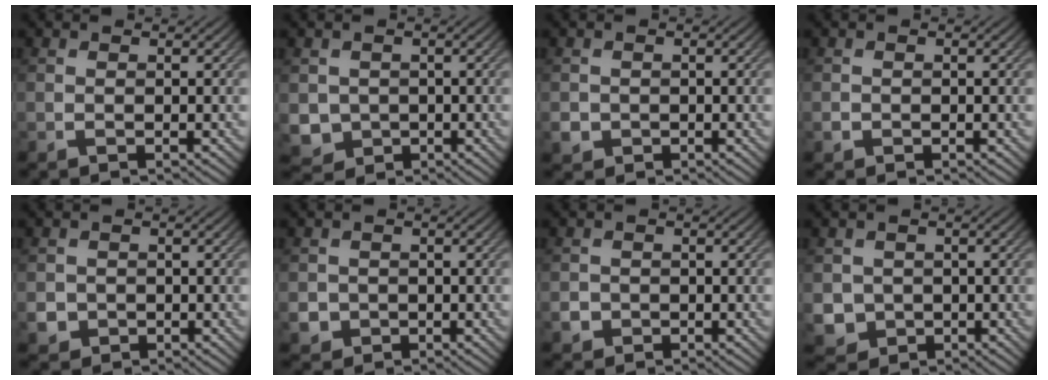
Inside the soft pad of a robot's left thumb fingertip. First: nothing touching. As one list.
[{"total": 3.3, "force": [-0.3, 3.2, 0.9], "torque": [-0.035, -0.016, -0.008]}, {"total": 1.8, "force": [-0.6, 1.7, 0.4], "torque": [-0.008, -0.008, -0.013]}, {"total": 0.7, "force": [-0.3, 0.6, 0.1], "torque": [-0.003, -0.004, -0.008]}, {"total": 2.4, "force": [-0.7, 2.2, 0.5], "torque": [-0.012, -0.009, -0.013]}, {"total": 2.3, "force": [-0.7, 2.1, 0.5], "torque": [-0.010, -0.009, -0.012]}, {"total": 1.7, "force": [-0.7, 1.6, 0.4], "torque": [-0.005, -0.005, -0.015]}, {"total": 3.2, "force": [-0.3, 3.1, 0.8], "torque": [-0.030, -0.015, -0.009]}]